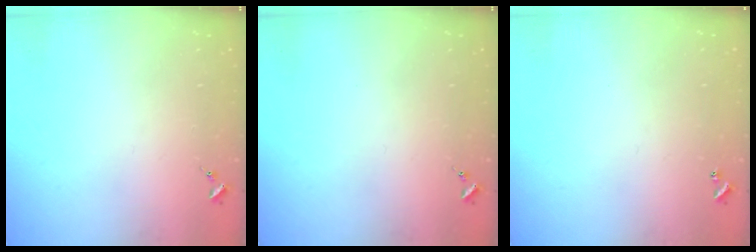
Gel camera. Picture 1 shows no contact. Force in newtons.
{"total": 0.0}
{"total": 1.0, "press": 1.0, "slide": 0.2}